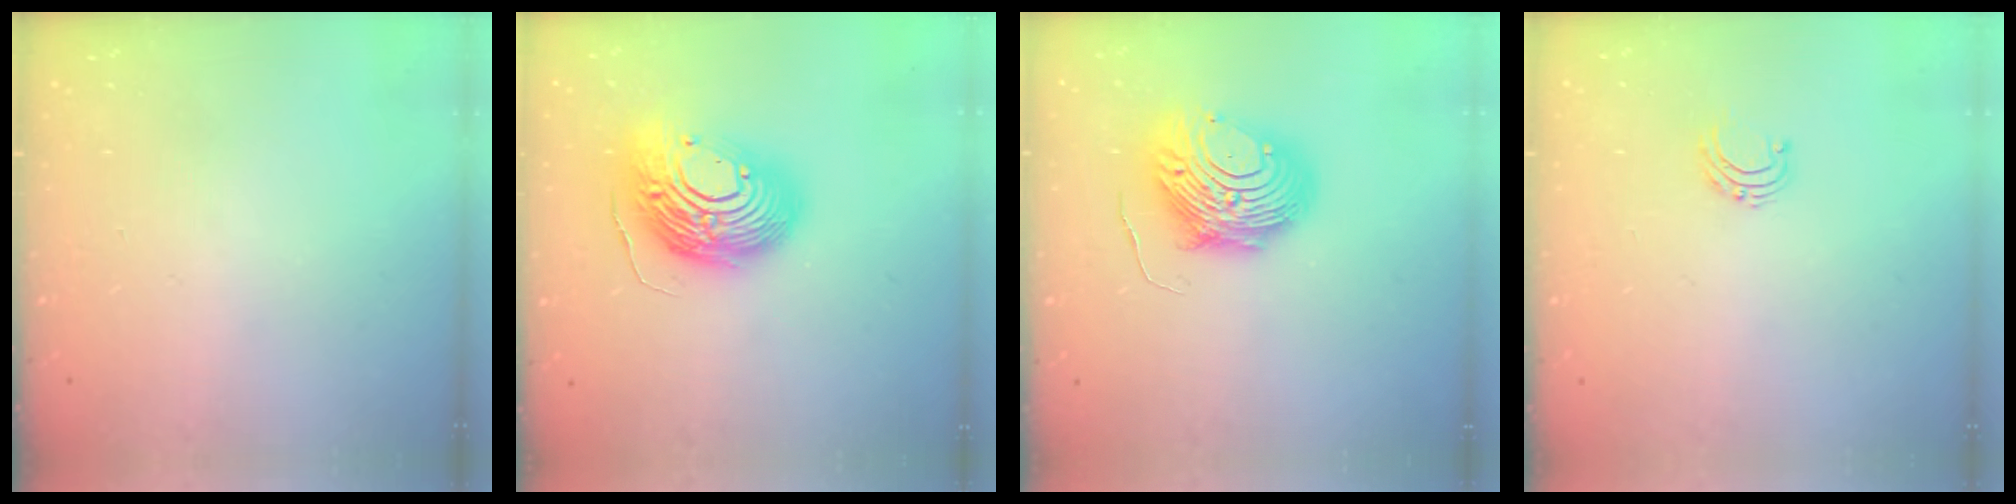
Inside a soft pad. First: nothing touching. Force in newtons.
{"total": 18.8, "press": 18.6, "slide": 2.8}
{"total": 10.5, "press": 10.4, "slide": 1.0}
{"total": 4.9, "press": 4.9, "slide": 0.5}